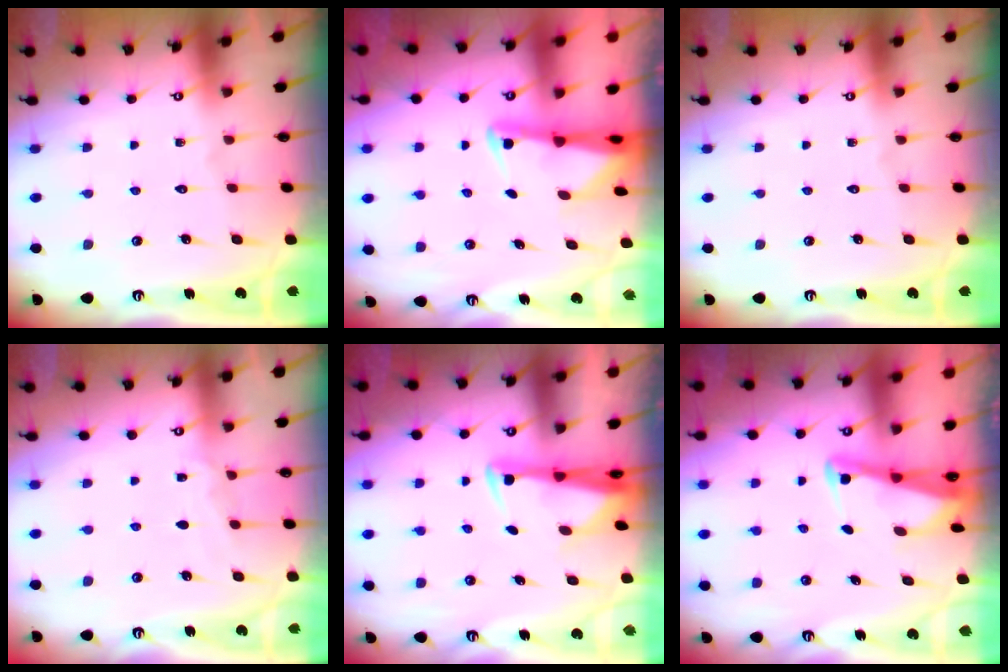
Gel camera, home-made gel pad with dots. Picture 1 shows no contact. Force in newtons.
{"total": 2.4, "press": 2.3, "slide": 0.5}
{"total": 0.0}
{"total": 4.0, "press": 4.0, "slide": 0.6}
{"total": 2.9, "press": 2.7, "slide": 0.9}
{"total": 2.5, "press": 2.5, "slide": 0.2}